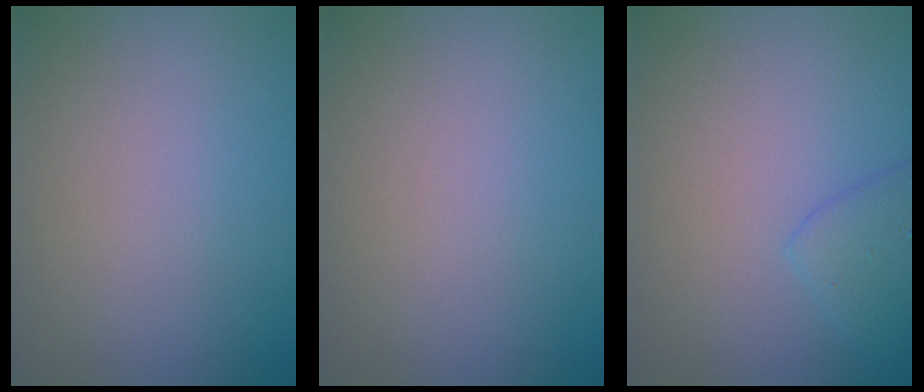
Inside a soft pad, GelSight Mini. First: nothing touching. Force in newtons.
{"total": 0.0}
{"total": 2.3, "press": 2.3, "slide": 0.1}